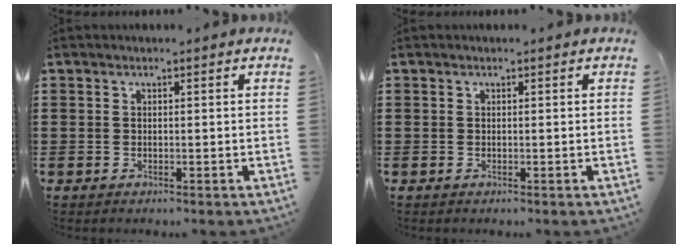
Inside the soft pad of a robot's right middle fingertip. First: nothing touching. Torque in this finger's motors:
{"motor_torque": [0.00, 0.00, -0.01, 0.00]}